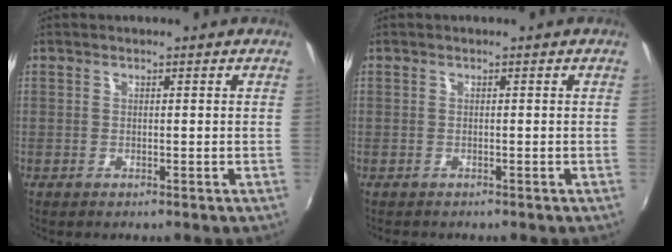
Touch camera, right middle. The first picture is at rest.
{"total": 0.7, "force": [-0.6, 0.5, -0.1], "torque": [-0.001, 0.000, -0.010]}